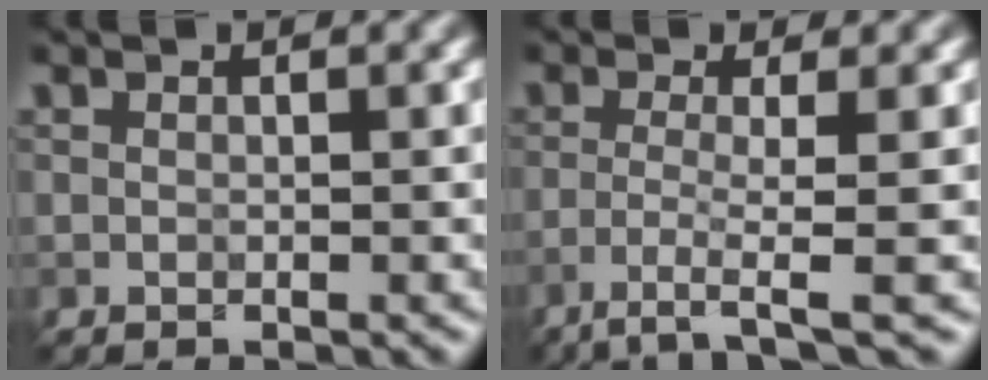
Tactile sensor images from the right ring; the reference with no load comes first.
{"total": 3.5, "force": [-1.7, 0.3, 3.0], "torque": [-0.054, -0.003, -0.046]}